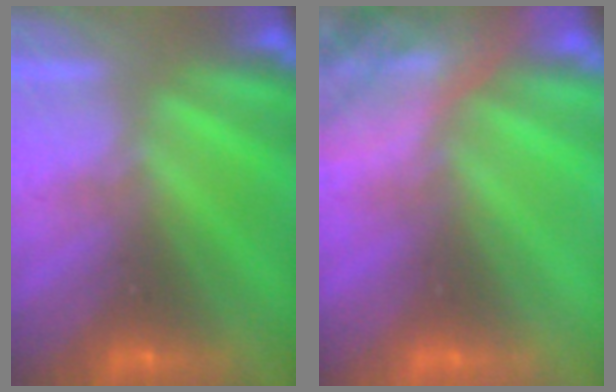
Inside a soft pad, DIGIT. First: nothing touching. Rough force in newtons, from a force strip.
{"total": 7.9}